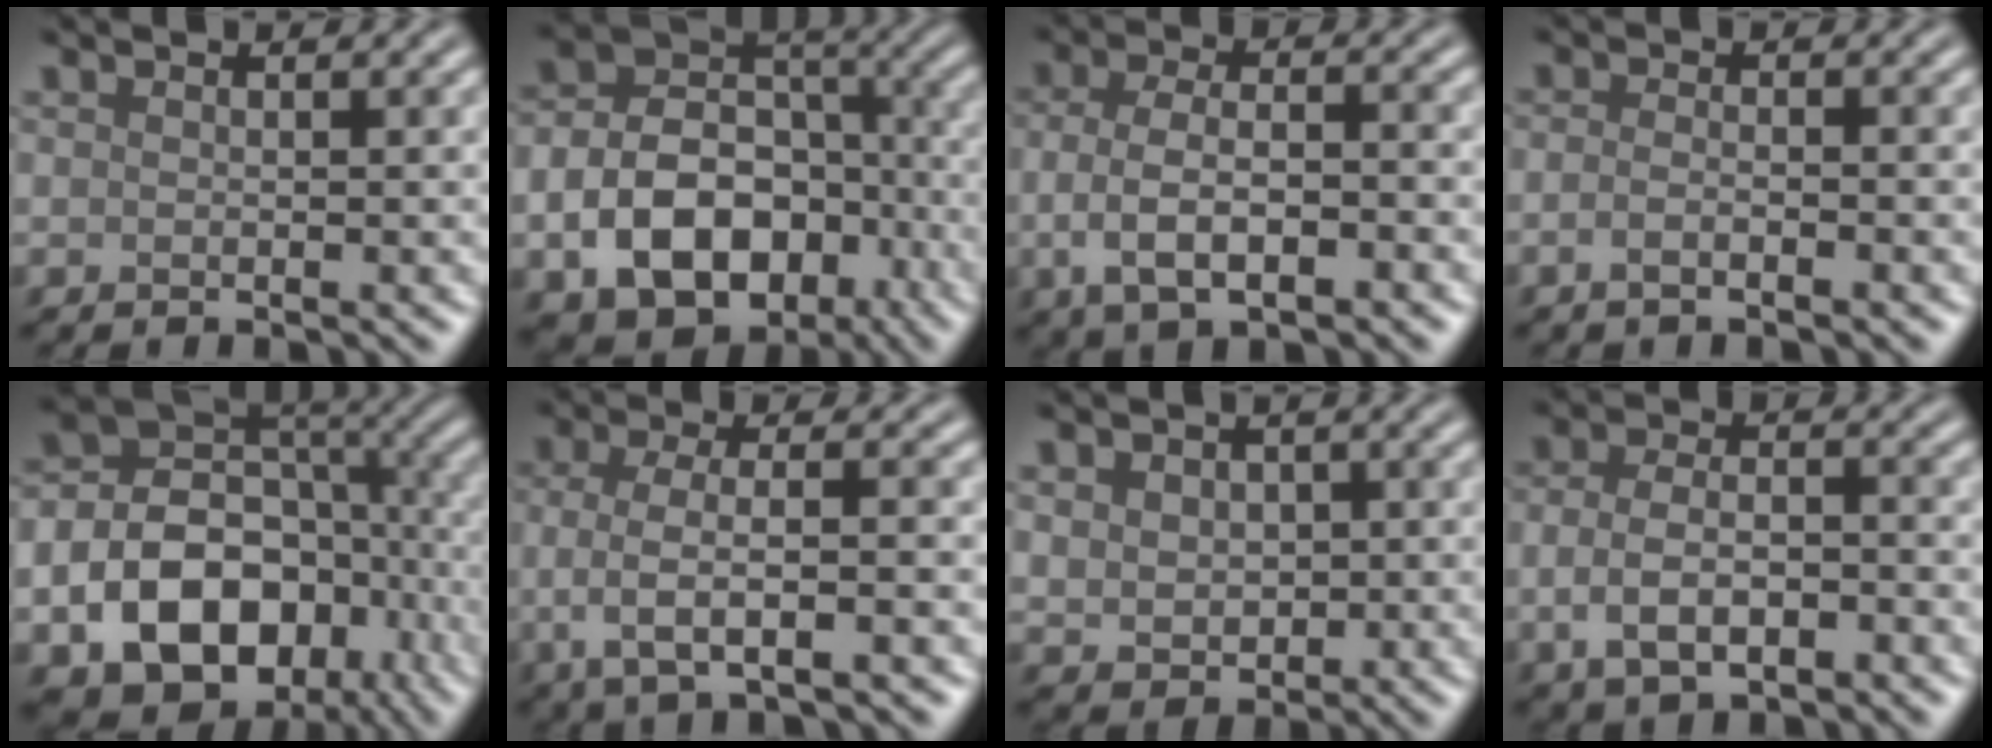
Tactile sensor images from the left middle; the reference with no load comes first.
{"total": 11.1, "force": [-3.9, 7.8, 6.8], "torque": [-0.122, -0.009, -0.065]}
{"total": 5.4, "force": [-1.5, 2.5, 4.6], "torque": [-0.092, -0.006, -0.031]}
{"total": 1.6, "force": [-0.9, 0.5, 1.3], "torque": [-0.018, -0.004, -0.019]}
{"total": 15.8, "force": [-5.3, 12.0, 8.7], "torque": [-0.173, -0.021, -0.080]}
{"total": 4.8, "force": [-1.1, 1.6, 4.4], "torque": [-0.083, -0.003, -0.023]}
{"total": 4.0, "force": [0.5, 3.2, 2.3], "torque": [-0.044, 0.005, 0.006]}
{"total": 4.9, "force": [-1.6, 2.6, 3.8], "torque": [-0.075, -0.002, -0.035]}